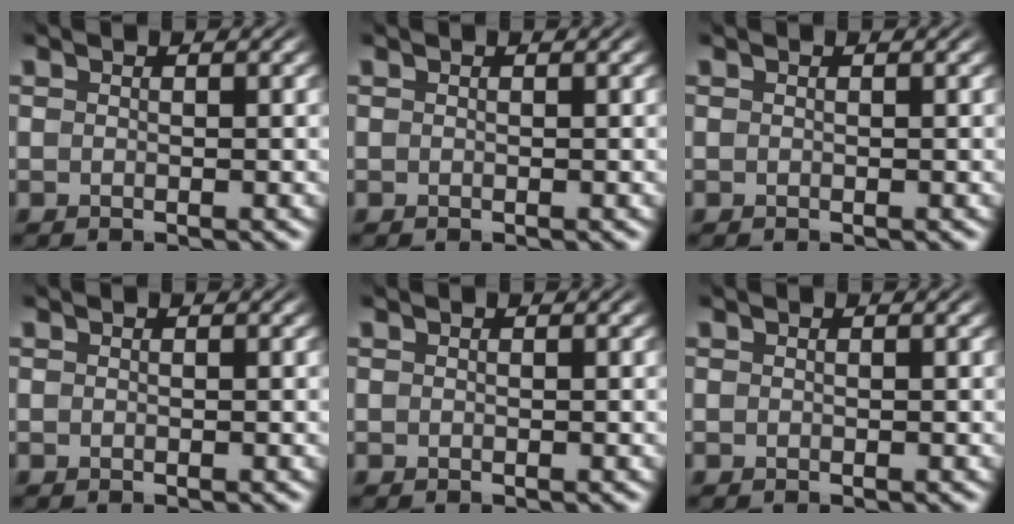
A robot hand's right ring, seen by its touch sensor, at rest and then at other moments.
{"total": 0.0}
{"total": 0.0}
{"total": 0.0}
{"total": 0.0}
{"total": 0.0}